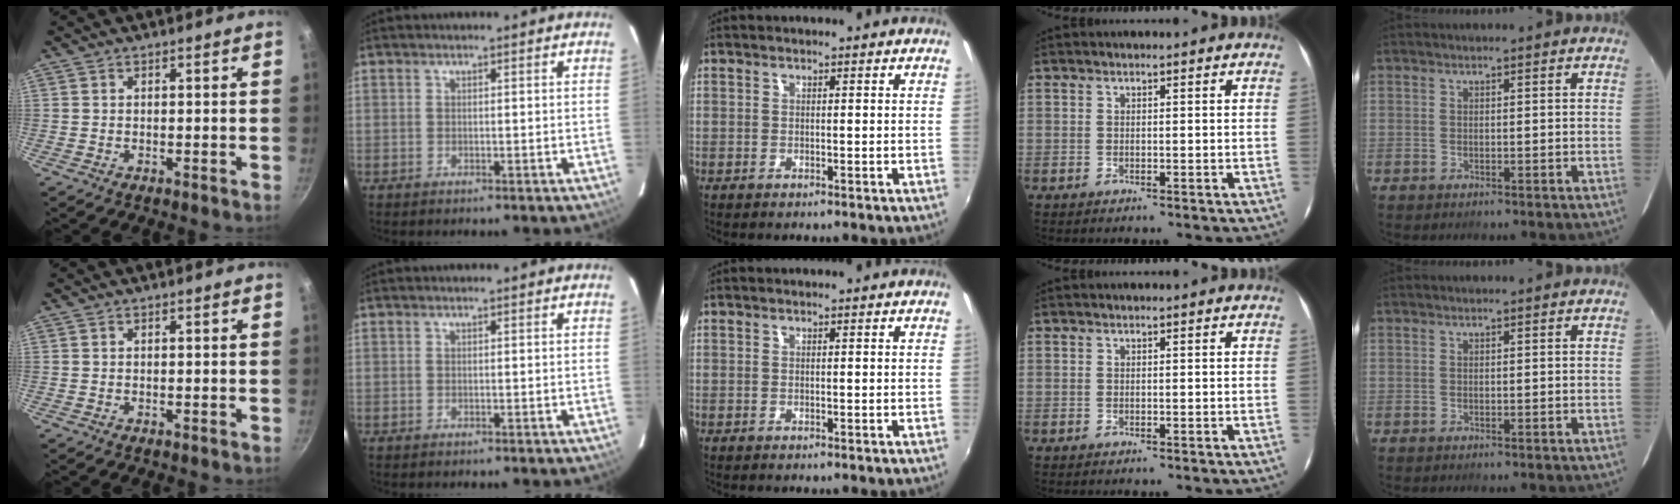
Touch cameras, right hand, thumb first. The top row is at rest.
{}